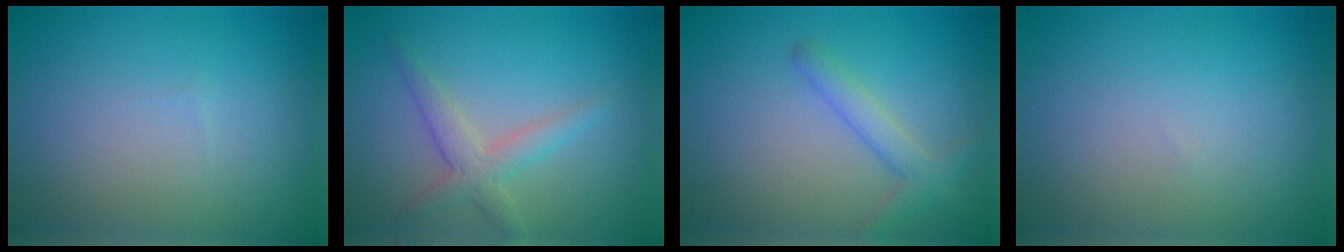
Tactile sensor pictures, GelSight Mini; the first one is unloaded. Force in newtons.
{"total": 2.7, "press": 2.7, "slide": 0.1}
{"total": 2.5, "press": 2.5, "slide": 0.1}
{"total": 0.0}